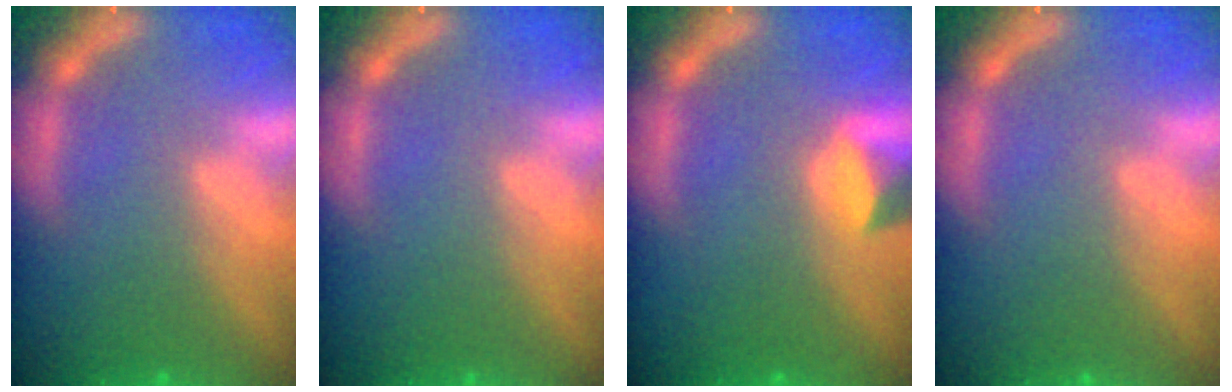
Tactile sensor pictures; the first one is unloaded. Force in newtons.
{"total": 0.0}
{"total": 2.4}
{"total": 0.0}